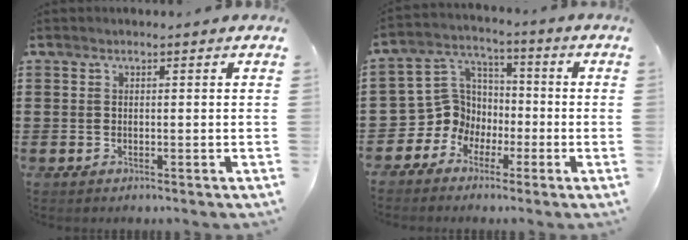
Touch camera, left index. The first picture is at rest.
{"total": 8.2, "force": [-1.9, 7.7, 2.1], "torque": [-0.098, -0.003, -0.041]}